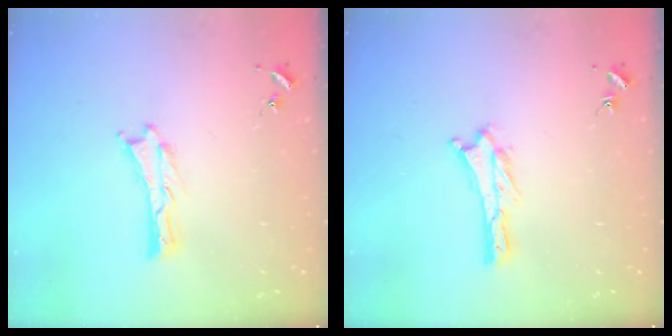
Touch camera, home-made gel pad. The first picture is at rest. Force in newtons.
{"total": 0.0}